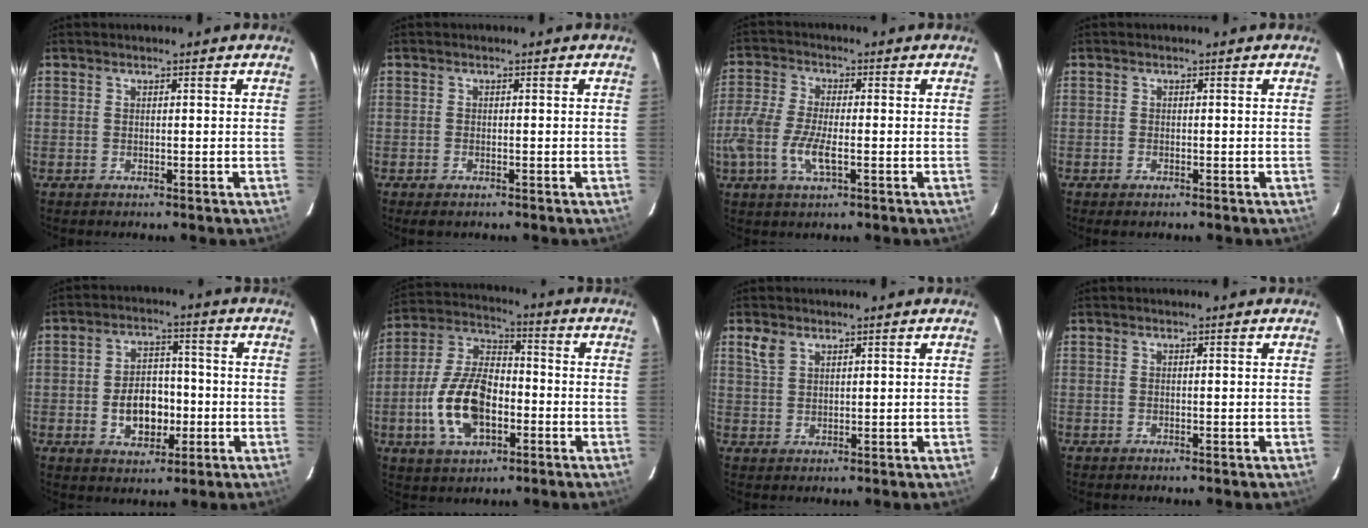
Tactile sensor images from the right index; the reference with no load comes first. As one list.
[{"total": 1.6, "force": [-1.1, 0.9, 0.8], "torque": [-0.016, -0.004, -0.020]}, {"total": 8.8, "force": [-3.0, 3.3, 7.6], "torque": [-0.170, -0.005, -0.064]}, {"total": 1.1, "force": [-0.8, 0.6, 0.4], "torque": [-0.008, -0.002, -0.014]}, {"total": 9.1, "force": [-2.2, 6.3, 6.2], "torque": [-0.120, 0.018, -0.025]}, {"total": 14.8, "force": [-4.4, 8.2, 11.4], "torque": [-0.236, 0.014, -0.075]}, {"total": 3.4, "force": [2.1, 2.1, 1.7], "torque": [-0.034, 0.006, 0.044]}, {"total": 0.0}]